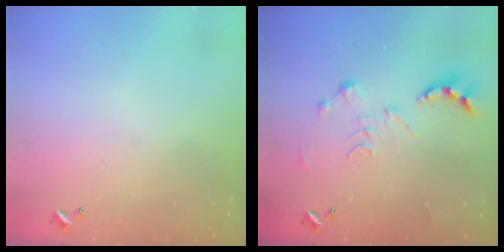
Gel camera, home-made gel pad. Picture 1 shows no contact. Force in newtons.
{"total": 0.0}